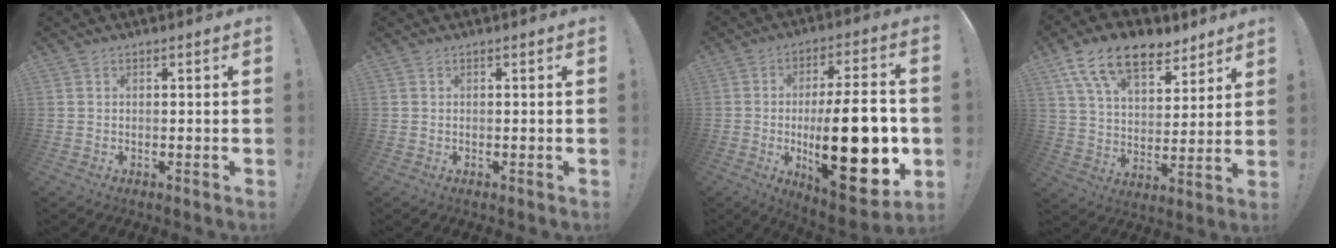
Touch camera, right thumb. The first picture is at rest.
{"total": 0.0}
{"total": 28.2, "force": [-4.0, 10.1, 26.0], "torque": [-0.410, 0.005, -0.052]}
{"total": 16.7, "force": [10.5, 9.0, 9.3], "torque": [-0.153, -0.061, 0.190]}